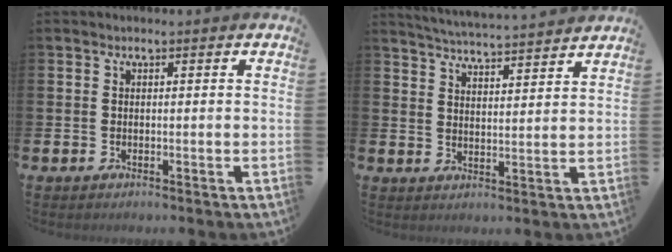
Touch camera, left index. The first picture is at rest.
{"total": 4.9, "force": [4.8, -0.5, 0.4], "torque": [-0.026, -0.037, 0.084]}